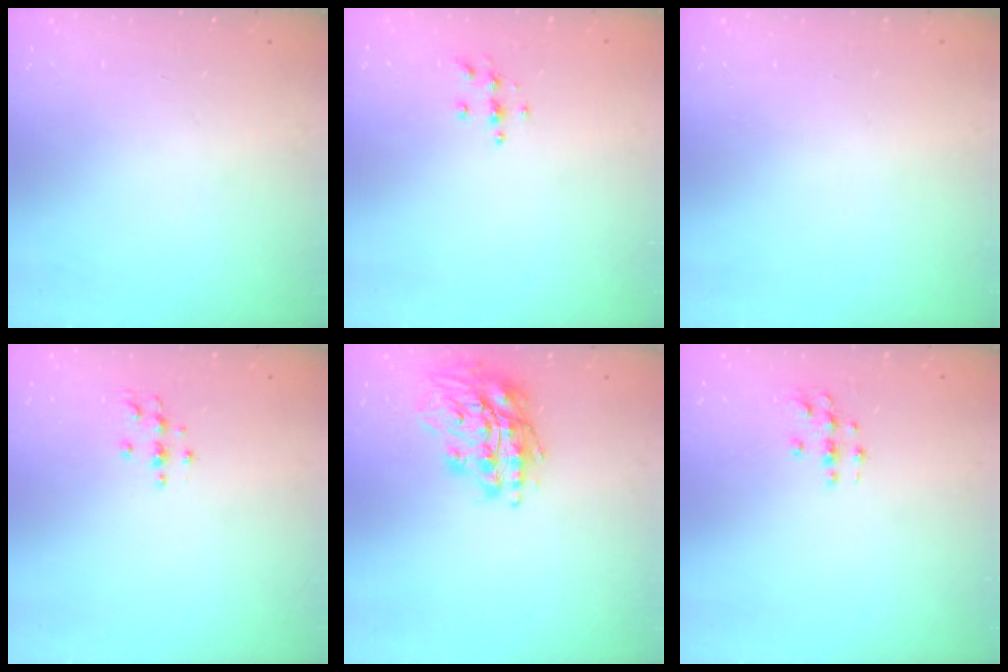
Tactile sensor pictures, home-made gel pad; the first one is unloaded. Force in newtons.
{"total": 4.2, "press": 4.2, "slide": 0.3}
{"total": 0.0}
{"total": 3.7, "press": 3.6, "slide": 0.5}
{"total": 17.6, "press": 17.4, "slide": 2.6}
{"total": 3.0, "press": 3.0, "slide": 0.3}